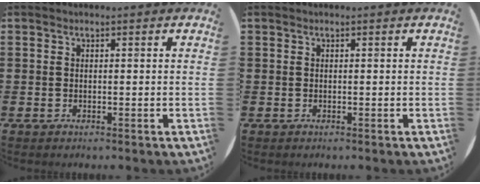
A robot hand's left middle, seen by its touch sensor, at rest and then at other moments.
{"total": 0.0}